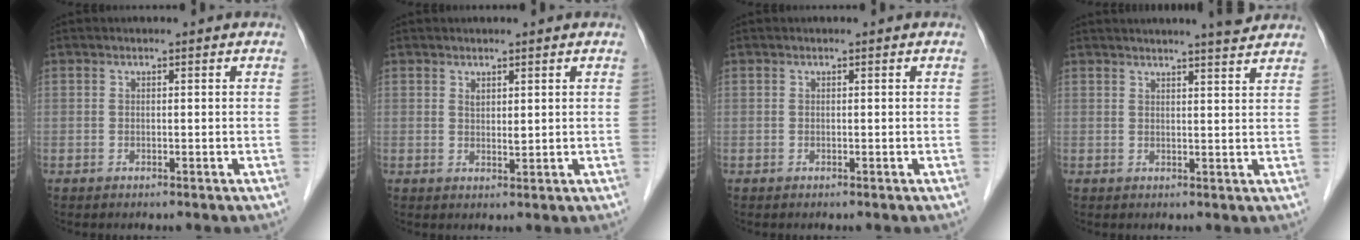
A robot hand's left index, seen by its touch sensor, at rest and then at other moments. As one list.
[{"total": 1.5, "force": [1.0, 0.5, 1.0], "torque": [-0.021, -0.002, 0.021]}, {"total": 0.0}, {"total": 6.3, "force": [5.7, -0.2, 2.7], "torque": [-0.046, 0.007, 0.069]}]